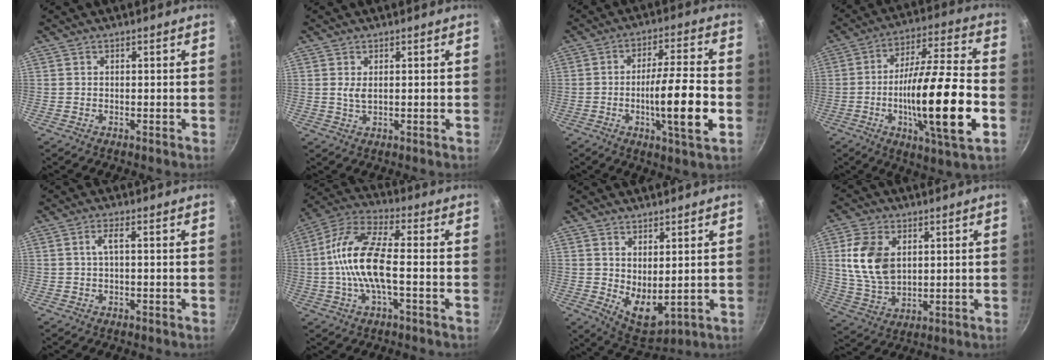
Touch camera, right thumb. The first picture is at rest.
{"total": 2.1, "force": [0.5, 0.9, 1.8], "torque": [-0.035, -0.005, 0.011]}
{"total": 13.3, "force": [-3.1, 2.0, 12.8], "torque": [-0.202, 0.018, -0.053]}
{"total": 22.0, "force": [-5.2, 4.4, 20.9], "torque": [-0.342, 0.025, -0.088]}
{"total": 2.1, "force": [0.1, 0.4, 2.1], "torque": [-0.044, 0.007, 0.004]}
{"total": 13.3, "force": [-1.3, 4.7, 12.4], "torque": [-0.249, 0.033, -0.041]}
{"total": 7.4, "force": [2.3, 3.8, 6.0], "torque": [-0.080, -0.039, 0.054]}
{"total": 12.1, "force": [2.8, 8.1, 8.6], "torque": [-0.152, -0.019, 0.061]}